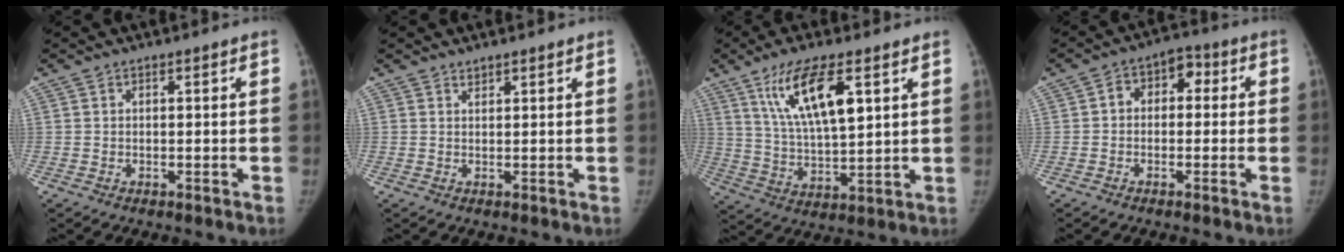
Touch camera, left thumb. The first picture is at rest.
{"total": 0.8, "force": [0.8, 0.1, 0.2], "torque": [0.000, -0.007, 0.013]}
{"total": 13.7, "force": [6.2, 4.4, 11.4], "torque": [-0.198, -0.024, 0.122]}
{"total": 6.6, "force": [0.0, 4.9, 4.5], "torque": [-0.033, 0.028, -0.013]}